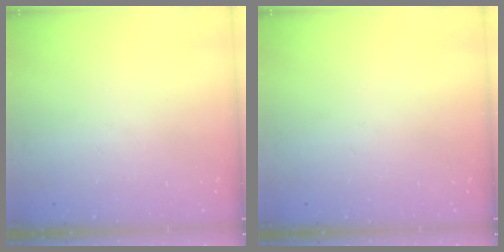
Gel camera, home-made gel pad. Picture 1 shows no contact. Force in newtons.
{"total": 0.0}